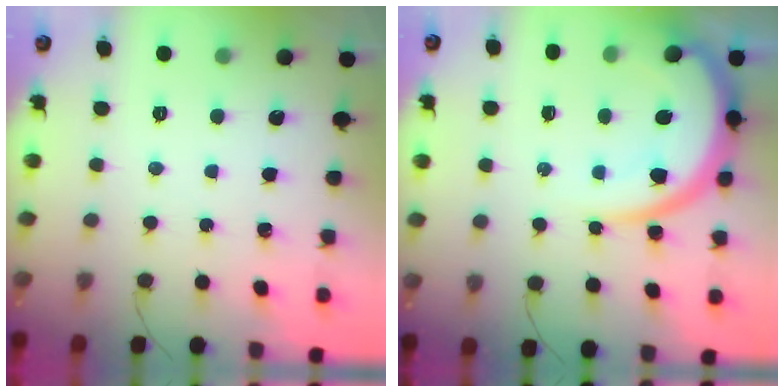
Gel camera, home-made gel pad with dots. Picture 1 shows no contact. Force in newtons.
{"total": 12.4, "press": 12.3, "slide": 1.2}